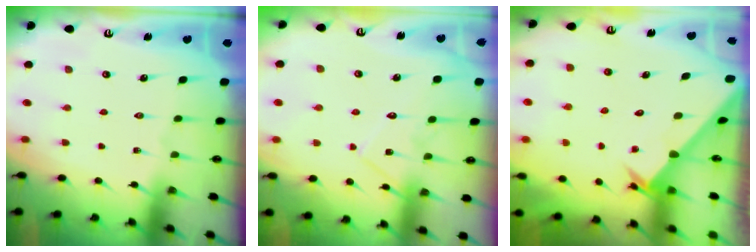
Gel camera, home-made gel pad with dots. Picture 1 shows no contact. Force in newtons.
{"total": 9.1, "press": 9.1, "slide": 0.1}
{"total": 2.6, "press": 2.6, "slide": 0.2}